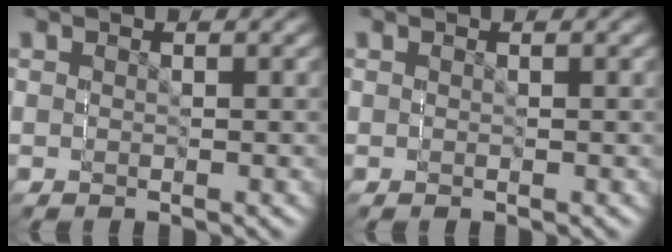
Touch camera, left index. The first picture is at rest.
{"total": 0.0}